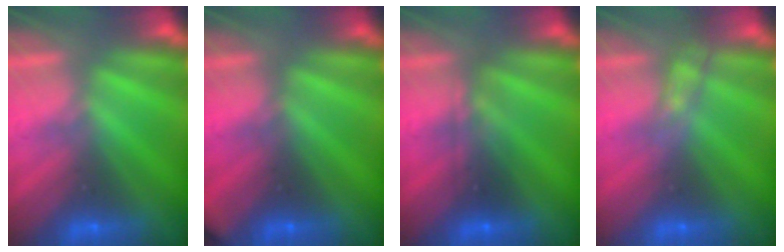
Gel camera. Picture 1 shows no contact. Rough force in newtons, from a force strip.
{"total": 2.2}
{"total": 2.3}
{"total": 2.8}